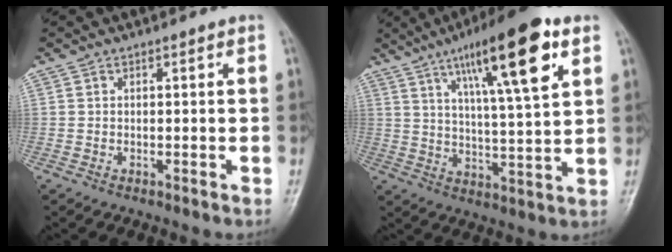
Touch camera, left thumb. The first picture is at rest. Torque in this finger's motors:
{"motor_torque": [1.46, 0.82, 1.77, -1.01, 0.54]}